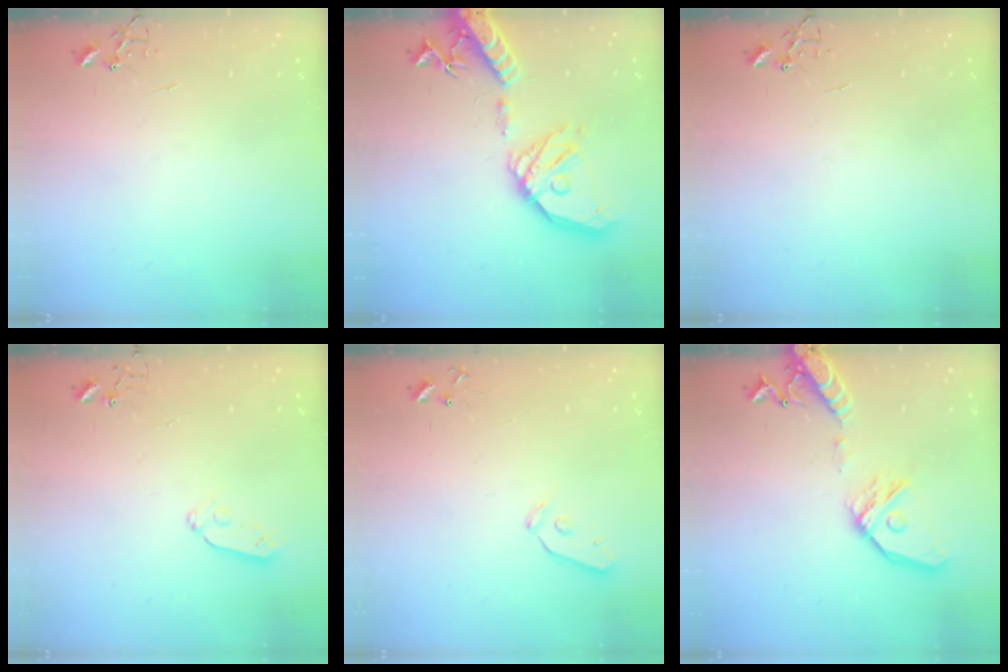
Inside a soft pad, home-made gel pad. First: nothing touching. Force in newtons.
{"total": 22.7, "press": 22.4, "slide": 3.8}
{"total": 0.0}
{"total": 5.0, "press": 4.9, "slide": 1.1}
{"total": 5.7, "press": 5.7, "slide": 0.4}
{"total": 16.3, "press": 16.0, "slide": 3.2}